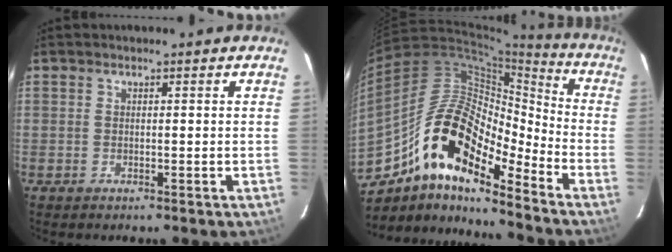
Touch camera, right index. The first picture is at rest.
{"total": 18.8, "force": [-12.0, 6.4, 13.0], "torque": [-0.218, 0.000, -0.235]}